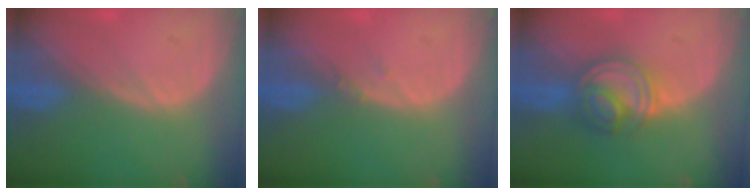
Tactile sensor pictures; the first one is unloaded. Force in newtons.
{"total": 0.7, "press": 0.7, "slide": 0.3}
{"total": 6.4, "press": 6.1, "slide": 2.0}